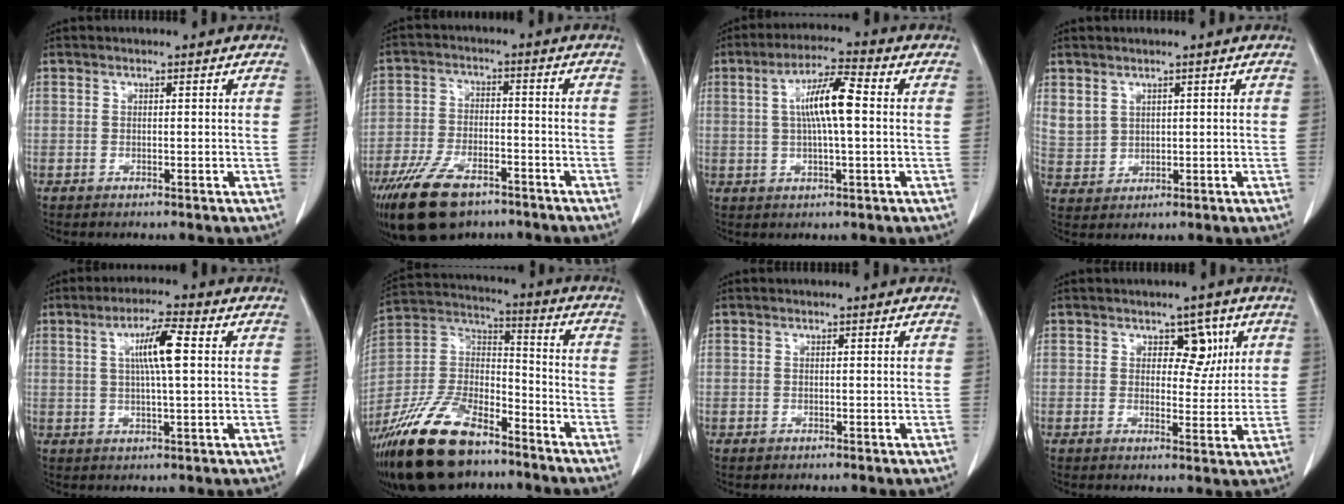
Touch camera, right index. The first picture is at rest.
{"total": 11.7, "force": [-8.0, 5.3, 6.7], "torque": [-0.129, -0.011, -0.138]}
{"total": 8.2, "force": [1.0, 1.0, 8.1], "torque": [-0.152, 0.011, 0.013]}
{"total": 4.5, "force": [2.5, 3.5, 1.2], "torque": [-0.032, 0.004, 0.065]}
{"total": 6.7, "force": [1.4, 0.3, 6.6], "torque": [-0.117, 0.006, 0.024]}
{"total": 20.1, "force": [-14.5, 8.0, 11.4], "torque": [-0.259, 0.001, -0.268]}
{"total": 0.6, "force": [-0.2, 0.5, -0.1], "torque": [0.001, 0.005, -0.003]}
{"total": 4.6, "force": [1.8, 2.9, 3.1], "torque": [-0.030, 0.005, 0.027]}